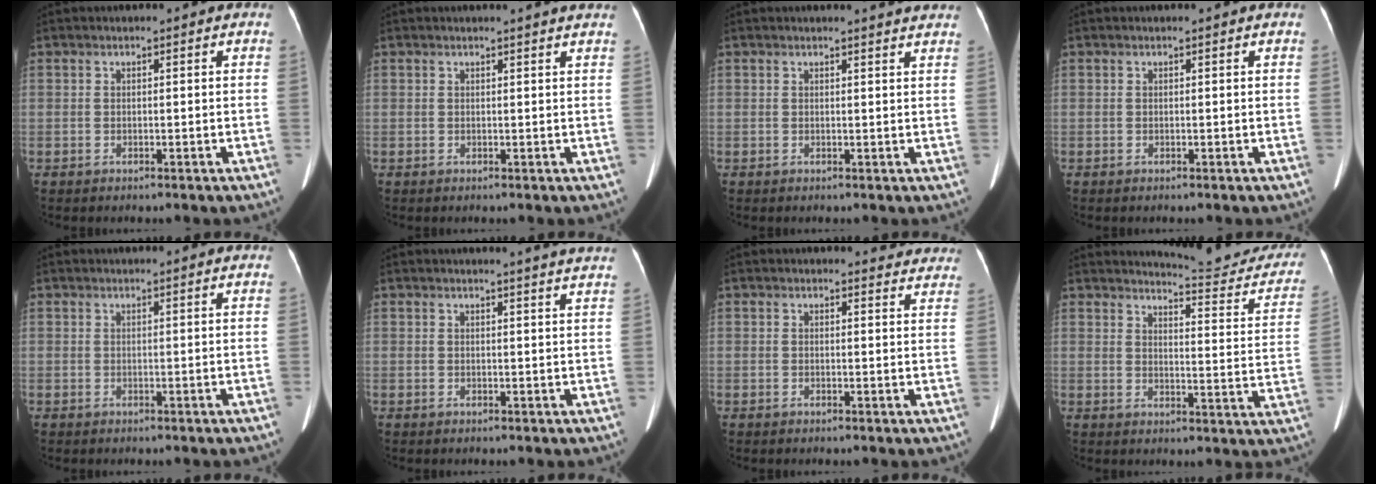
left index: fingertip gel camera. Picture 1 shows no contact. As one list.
[{"total": 2.7, "force": [2.5, -0.5, 0.9], "torque": [-0.016, -0.003, 0.022]}, {"total": 4.1, "force": [4.0, -0.1, 1.0], "torque": [-0.015, -0.004, 0.030]}, {"total": 0.0}, {"total": 1.2, "force": [1.2, -0.1, 0.4], "torque": [-0.014, 0.006, 0.018]}, {"total": 6.3, "force": [5.8, -0.7, 2.3], "torque": [-0.027, -0.003, 0.047]}, {"total": 6.0, "force": [5.7, 1.5, 0.4], "torque": [0.017, -0.013, 0.036]}, {"total": 16.5, "force": [16.0, 1.6, 3.5], "torque": [-0.027, -0.090, 0.169]}]